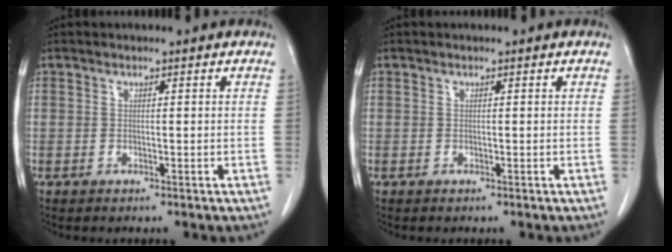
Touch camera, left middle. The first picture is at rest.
{"total": 0.0}